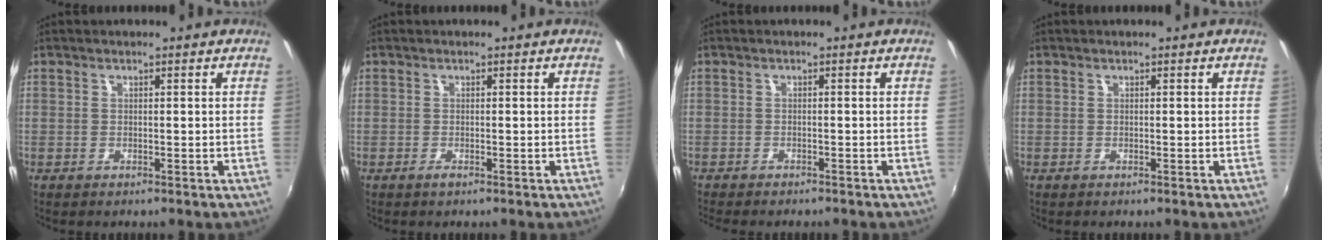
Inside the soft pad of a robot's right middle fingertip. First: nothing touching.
{"total": 0.7, "force": [-0.5, 0.2, 0.4], "torque": [-0.006, -0.002, -0.010]}
{"total": 3.9, "force": [-3.5, 0.8, 1.4], "torque": [-0.036, -0.016, -0.057]}
{"total": 0.0}